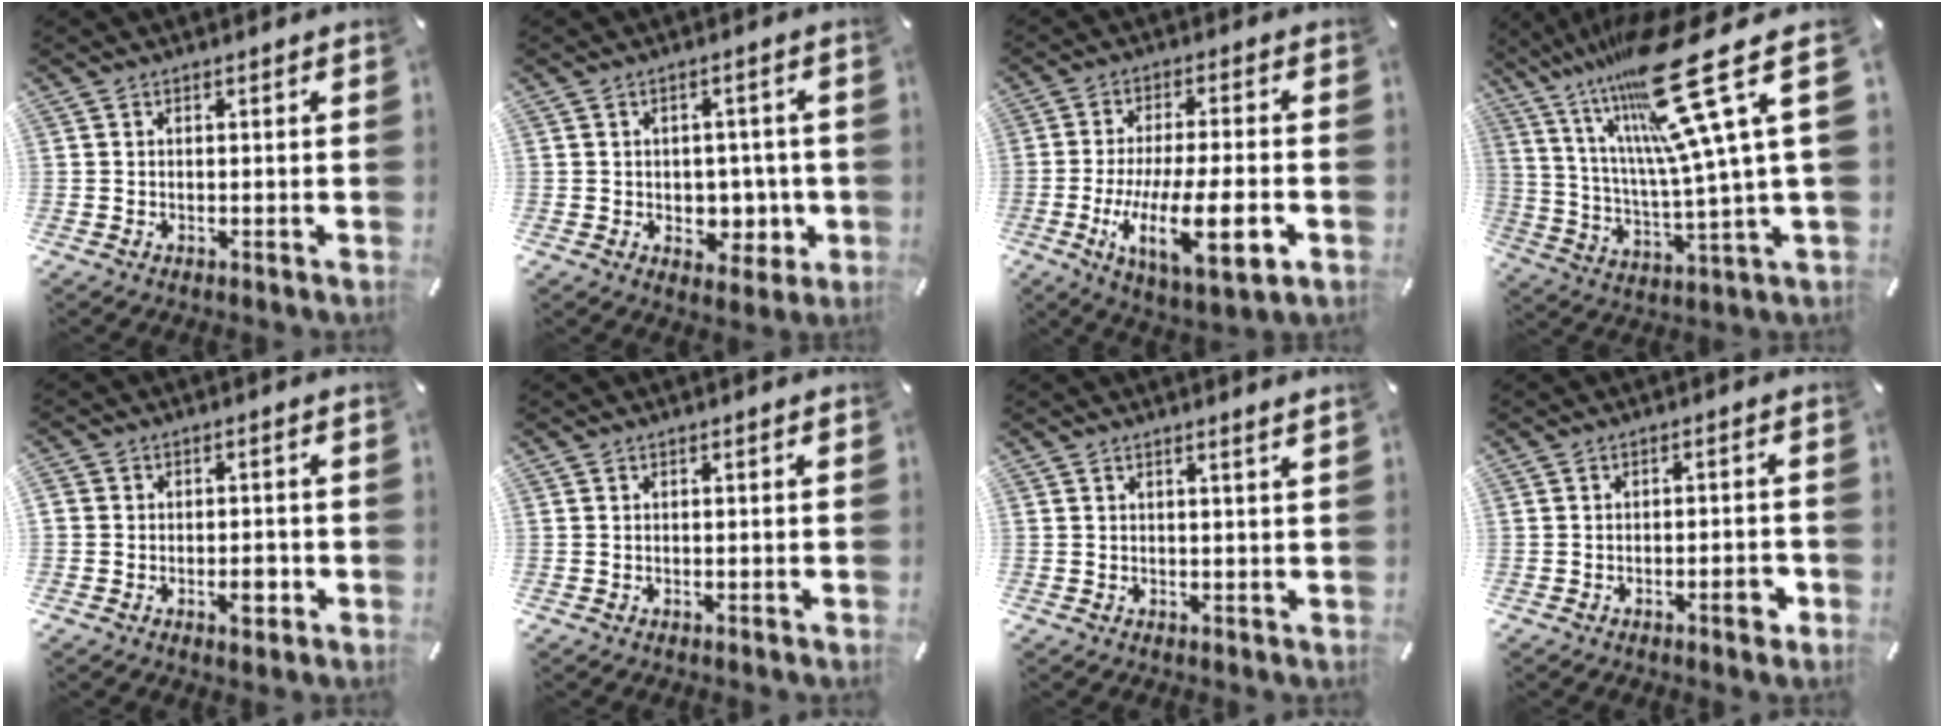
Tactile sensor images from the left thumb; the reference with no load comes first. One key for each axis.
{"total": 5.7, "fx": -0.2, "fy": 4.9, "fz": 3.0, "tx": -0.024, "ty": -0.005, "tz": -0.004}
{"total": 16.4, "fx": -4.4, "fy": 4.2, "fz": 15.3, "tx": -0.293, "ty": -0.009, "tz": -0.066}
{"total": 28.6, "fx": 14.4, "fy": 7.3, "fz": 23.6, "tx": -0.392, "ty": -0.100, "tz": 0.227}
{"total": 3.9, "fx": -1.5, "fy": 2.6, "fz": 2.6, "tx": -0.040, "ty": 0.007, "tz": -0.023}
{"total": 0.0}
{"total": 1.4, "fx": 1.1, "fy": -0.3, "fz": 0.8, "tx": -0.014, "ty": -0.005, "tz": 0.020}
{"total": 4.6, "fx": -2.0, "fy": 1.2, "fz": 4.0, "tx": -0.060, "ty": 0.006, "tz": -0.031}